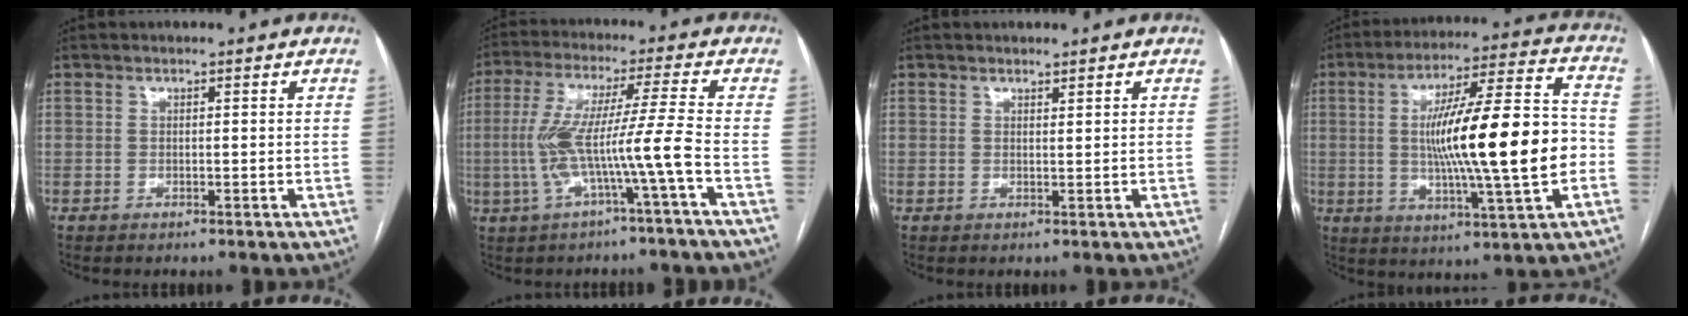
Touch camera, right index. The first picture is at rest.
{"total": 9.9, "force": [-2.9, -1.3, 9.4], "torque": [-0.200, 0.018, -0.052]}
{"total": 0.8, "force": [0.7, 0.0, 0.2], "torque": [-0.006, -0.003, 0.013]}
{"total": 19.5, "force": [-1.6, 1.5, 19.4], "torque": [-0.319, 0.010, -0.024]}